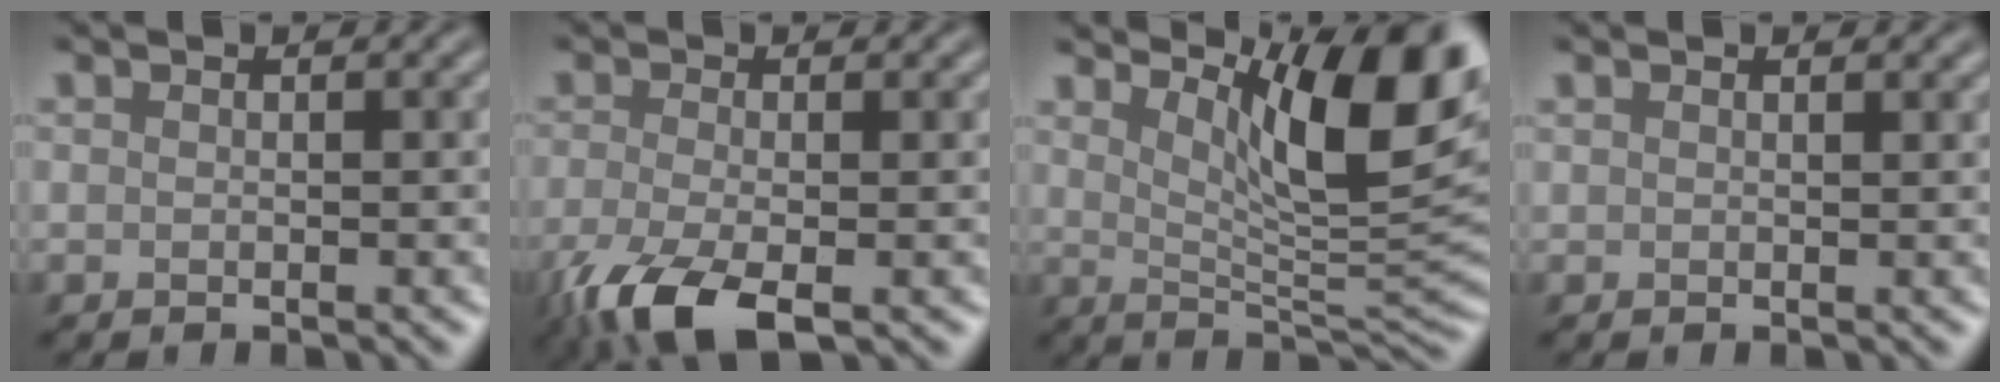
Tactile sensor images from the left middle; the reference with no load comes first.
{"total": 5.9, "force": [-3.7, 1.7, 4.3], "torque": [-0.102, -0.016, -0.066]}
{"total": 11.3, "force": [5.3, 2.8, 9.6], "torque": [-0.126, 0.007, 0.095]}
{"total": 1.7, "force": [1.3, 0.6, 0.8], "torque": [-0.001, 0.011, 0.001]}